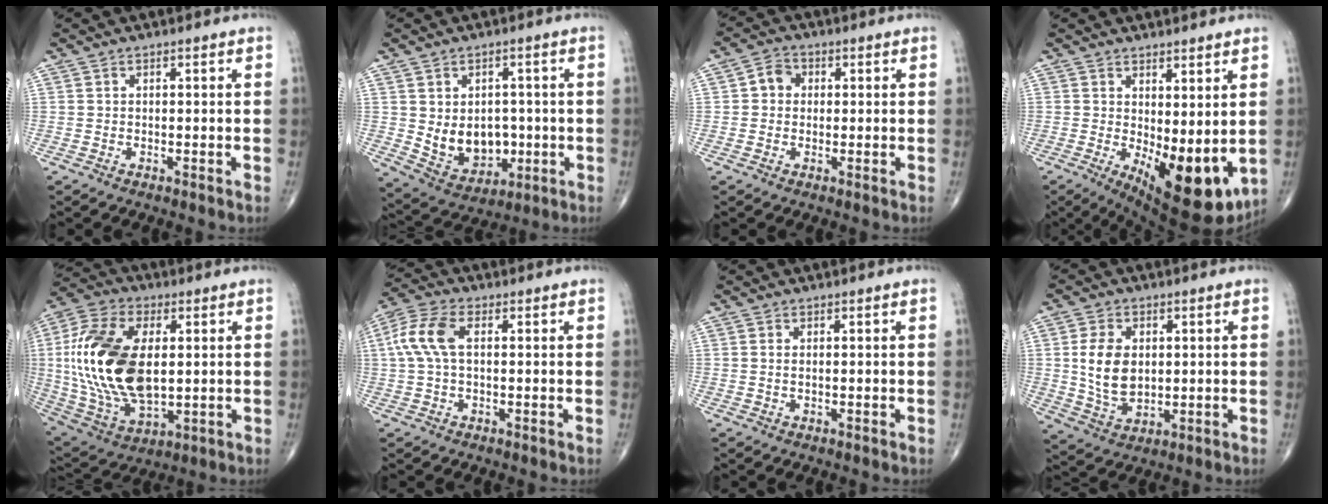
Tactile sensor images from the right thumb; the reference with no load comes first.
{"total": 10.4, "force": [-0.6, 7.9, 6.7], "torque": [-0.068, 0.000, 0.015]}
{"total": 3.8, "force": [0.3, 3.4, 1.7], "torque": [-0.014, 0.010, -0.002]}
{"total": 13.7, "force": [-0.9, 5.8, 12.4], "torque": [-0.172, -0.031, 0.006]}
{"total": 23.6, "force": [1.9, 13.1, 19.5], "torque": [-0.397, -0.012, 0.040]}
{"total": 8.1, "force": [1.3, 4.3, 6.7], "torque": [-0.165, 0.024, 0.021]}
{"total": 0.8, "force": [0.1, 0.4, 0.7], "torque": [-0.019, 0.003, 0.004]}
{"total": 10.2, "force": [1.1, 6.7, 7.6], "torque": [-0.135, -0.009, 0.028]}